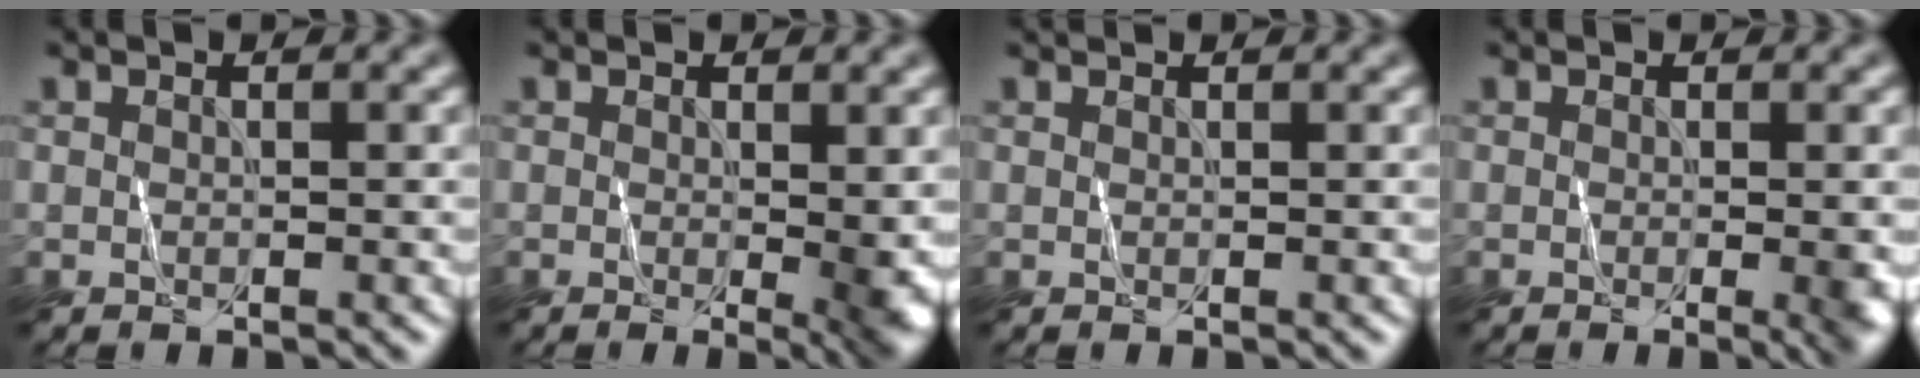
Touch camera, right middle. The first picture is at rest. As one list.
[{"total": 2.9, "force": [0.0, 0.6, 2.9], "torque": [-0.037, -0.004, 0.008]}, {"total": 1.3, "force": [1.2, 0.2, 0.3], "torque": [-0.008, 0.002, 0.016]}, {"total": 2.2, "force": [-0.4, 0.5, 2.1], "torque": [-0.019, 0.000, 0.002]}]